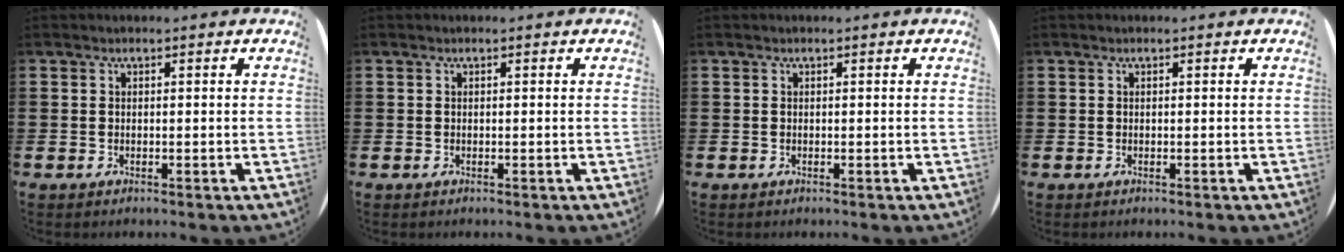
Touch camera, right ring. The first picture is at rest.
{"total": 0.0}
{"total": 0.0}
{"total": 0.0}